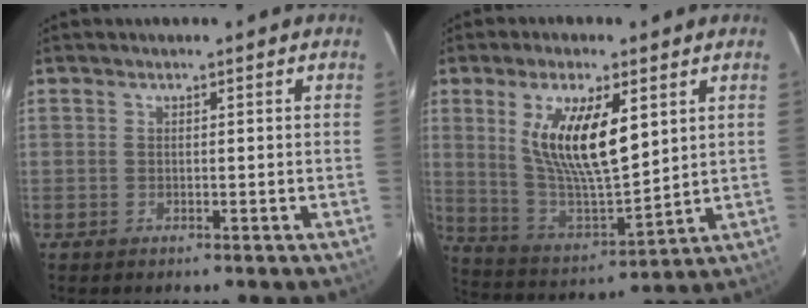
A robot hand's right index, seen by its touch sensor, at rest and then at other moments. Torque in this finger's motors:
{"motor_torque": [1.30, 0.84, 0.51, 0.21]}